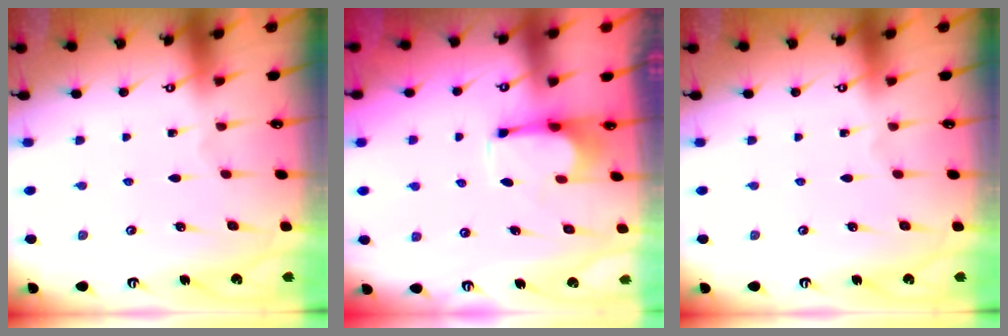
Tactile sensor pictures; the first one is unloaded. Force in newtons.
{"total": 2.8, "press": 2.7, "slide": 0.9}
{"total": 0.0}